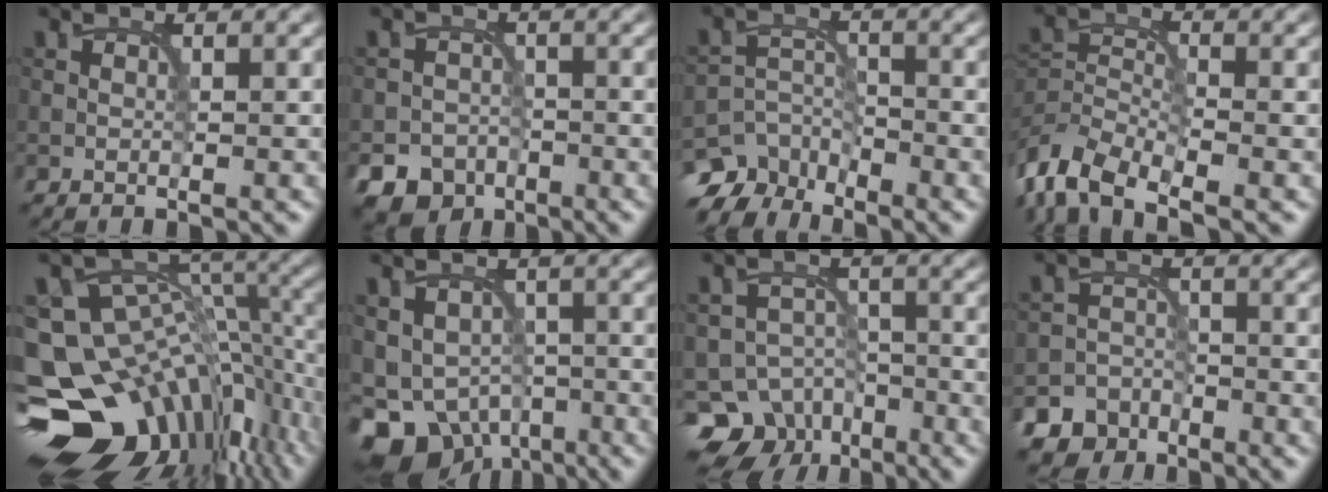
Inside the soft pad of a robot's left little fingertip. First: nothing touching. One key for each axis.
{"total": 7.0, "fx": -4.7, "fy": 5.0, "fz": 1.4, "tx": -0.005, "ty": -0.018, "tz": -0.075}
{"total": 6.1, "fx": -5.1, "fy": 2.9, "fz": 1.4, "tx": -0.010, "ty": -0.006, "tz": -0.091}
{"total": 6.5, "fx": -4.9, "fy": 2.5, "fz": 3.6, "tx": -0.067, "ty": -0.004, "tz": -0.105}
{"total": 17.7, "fx": -8.3, "fy": 12.3, "fz": 9.6, "tx": -0.168, "ty": 0.010, "tz": -0.103}
{"total": 8.3, "fx": -4.2, "fy": 5.8, "fz": 4.2, "tx": -0.067, "ty": -0.017, "tz": -0.068}
{"total": 6.9, "fx": -4.5, "fy": 4.9, "fz": 1.9, "tx": -0.008, "ty": -0.009, "tz": -0.074}
{"total": 6.5, "fx": -4.9, "fy": 4.3, "fz": 0.3, "tx": 0.014, "ty": -0.011, "tz": -0.090}